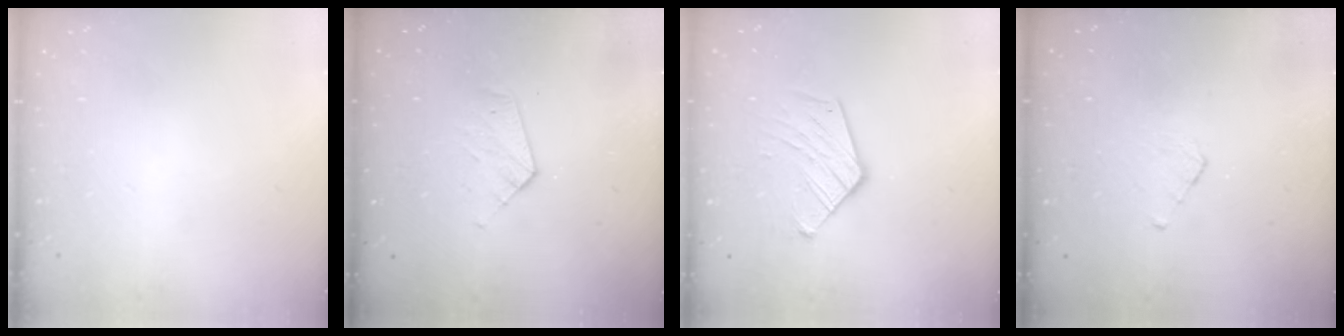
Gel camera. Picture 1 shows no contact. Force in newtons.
{"total": 4.3, "press": 4.3, "slide": 0.4}
{"total": 11.1, "press": 11.0, "slide": 0.9}
{"total": 3.9, "press": 3.9, "slide": 0.4}